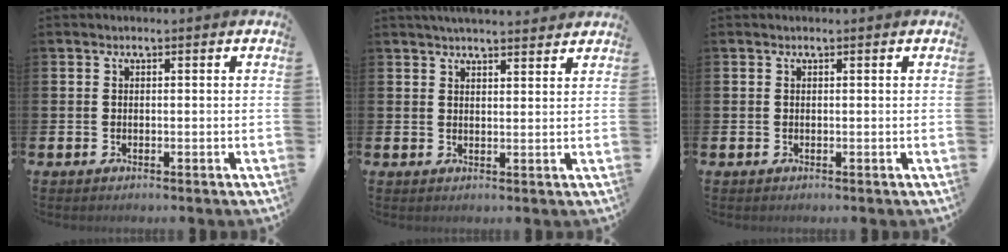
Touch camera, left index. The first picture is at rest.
{"total": 3.4, "force": [3.4, 0.3, 0.6], "torque": [-0.018, -0.011, 0.061]}
{"total": 0.0}